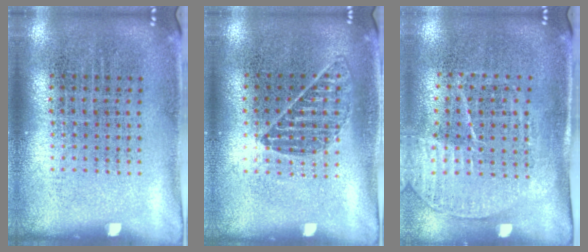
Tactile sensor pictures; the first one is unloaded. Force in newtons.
{"total": 0.9, "press": 0.8, "slide": 0.3}
{"total": 1.6, "press": 1.4, "slide": 0.8}